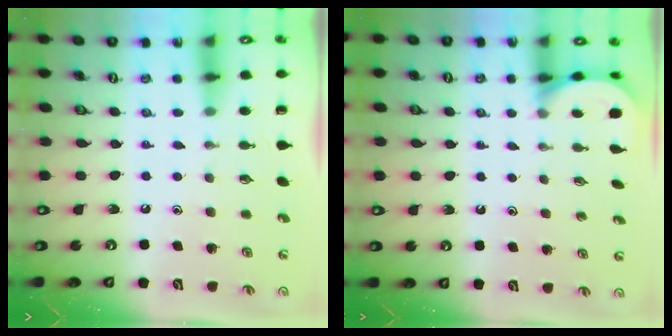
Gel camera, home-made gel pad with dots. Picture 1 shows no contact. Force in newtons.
{"total": 2.5, "press": 2.5, "slide": 0.3}